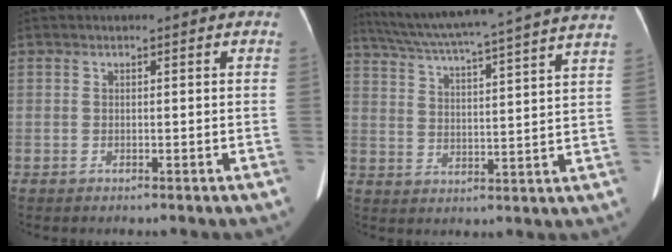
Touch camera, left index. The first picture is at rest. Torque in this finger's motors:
{"motor_torque": [0.72, -1.42, 0.02, 0.10]}